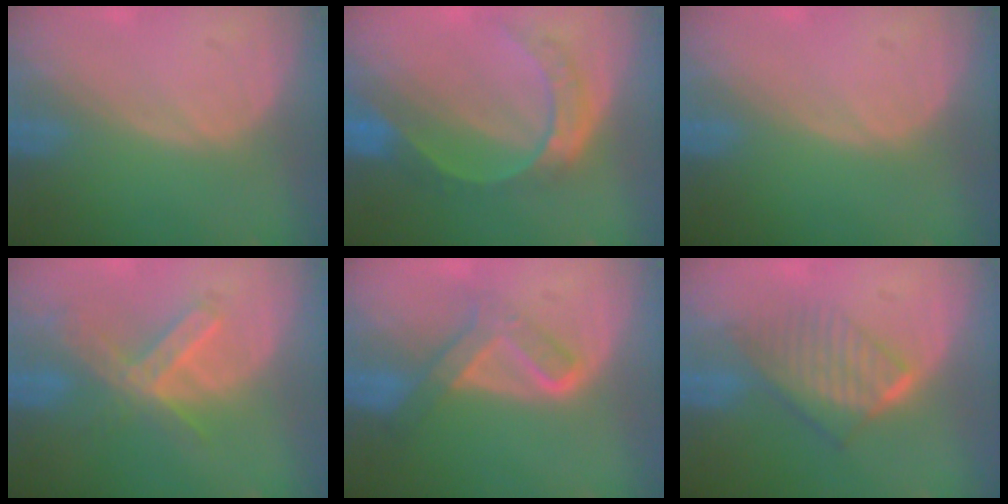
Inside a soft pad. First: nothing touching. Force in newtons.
{"total": 7.7, "press": 6.4, "slide": 4.3}
{"total": 0.0}
{"total": 6.6, "press": 5.8, "slide": 3.1}
{"total": 5.3, "press": 5.3, "slide": 0.5}
{"total": 6.7, "press": 6.1, "slide": 2.9}